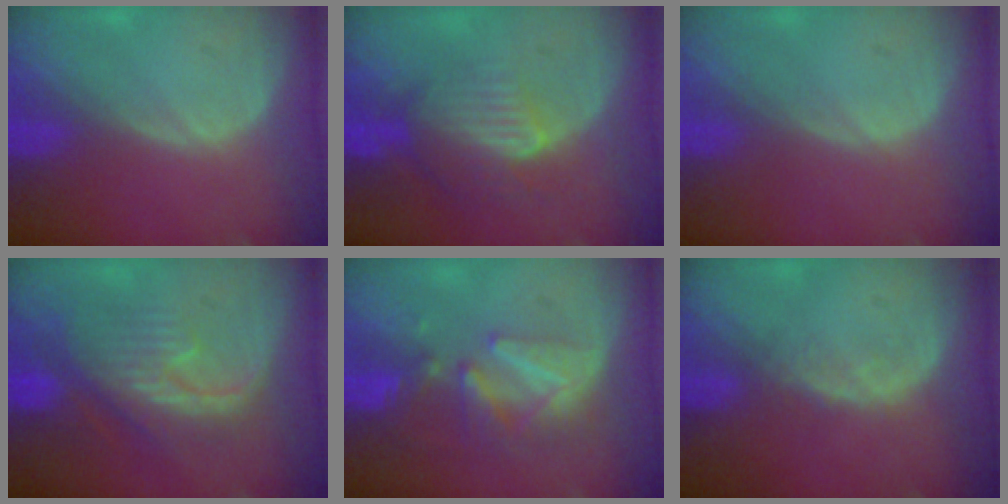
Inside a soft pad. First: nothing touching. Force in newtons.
{"total": 7.9, "press": 7.3, "slide": 3.0}
{"total": 0.0}
{"total": 8.7, "press": 8.5, "slide": 1.8}
{"total": 8.2, "press": 7.6, "slide": 3.1}
{"total": 1.4, "press": 1.4, "slide": 0.2}